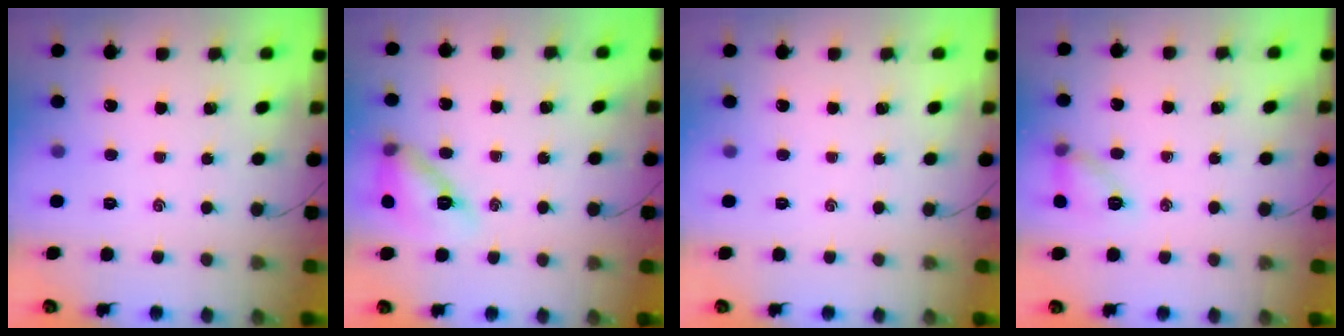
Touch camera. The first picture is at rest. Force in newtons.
{"total": 12.4, "press": 12.0, "slide": 3.1}
{"total": 0.0}
{"total": 8.3, "press": 8.3, "slide": 0.3}